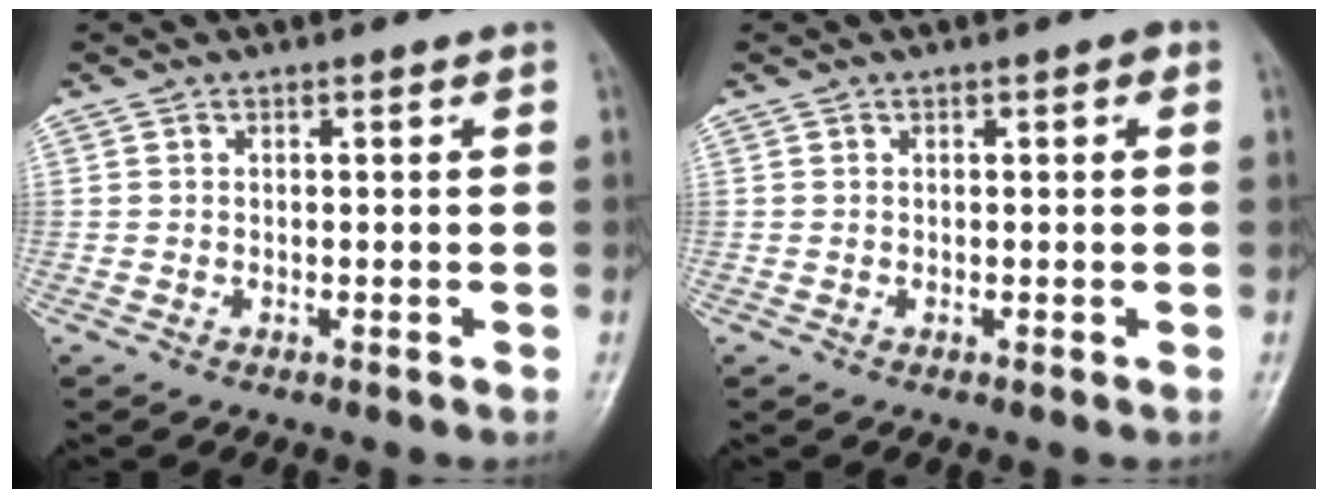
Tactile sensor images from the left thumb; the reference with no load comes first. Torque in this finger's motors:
{"motor_torque": [0.58, -0.08, 0.13, -0.31, 0.00]}